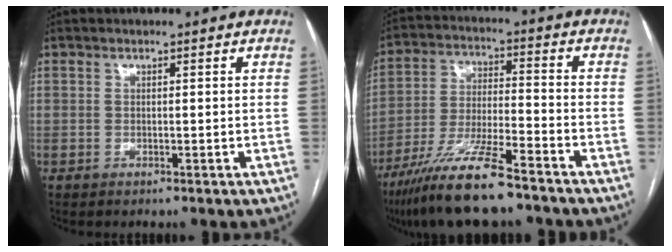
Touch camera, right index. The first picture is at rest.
{"total": 14.1, "force": [-10.6, 1.5, 9.2], "torque": [-0.183, -0.028, -0.189]}